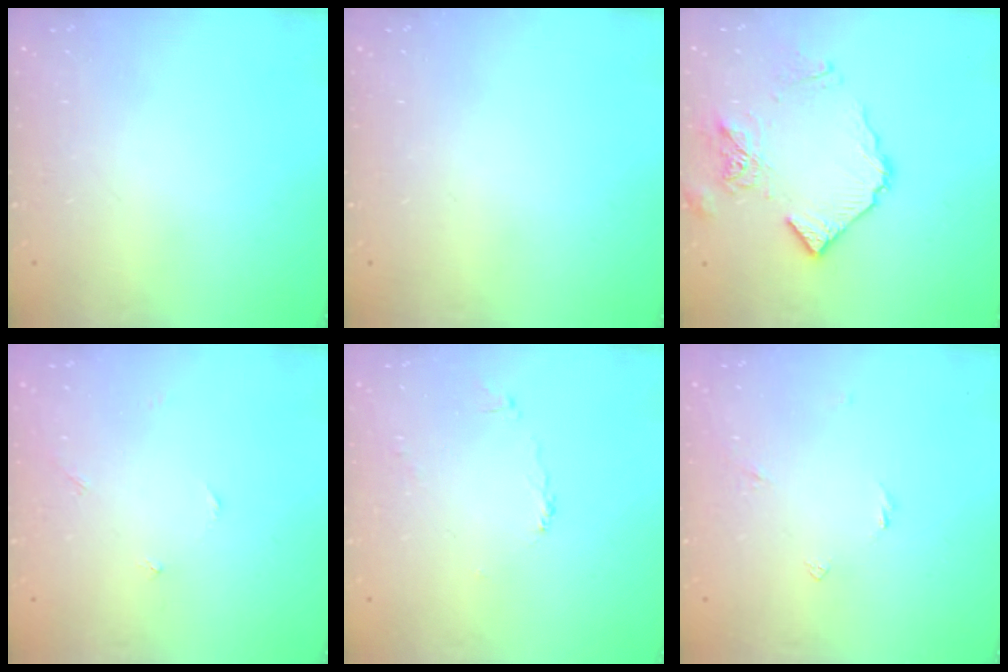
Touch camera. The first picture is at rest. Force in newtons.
{"total": 0.0}
{"total": 10.7, "press": 10.7, "slide": 1.0}
{"total": 1.5, "press": 1.5, "slide": 0.2}
{"total": 1.8, "press": 1.8, "slide": 0.4}
{"total": 2.5, "press": 2.4, "slide": 0.5}